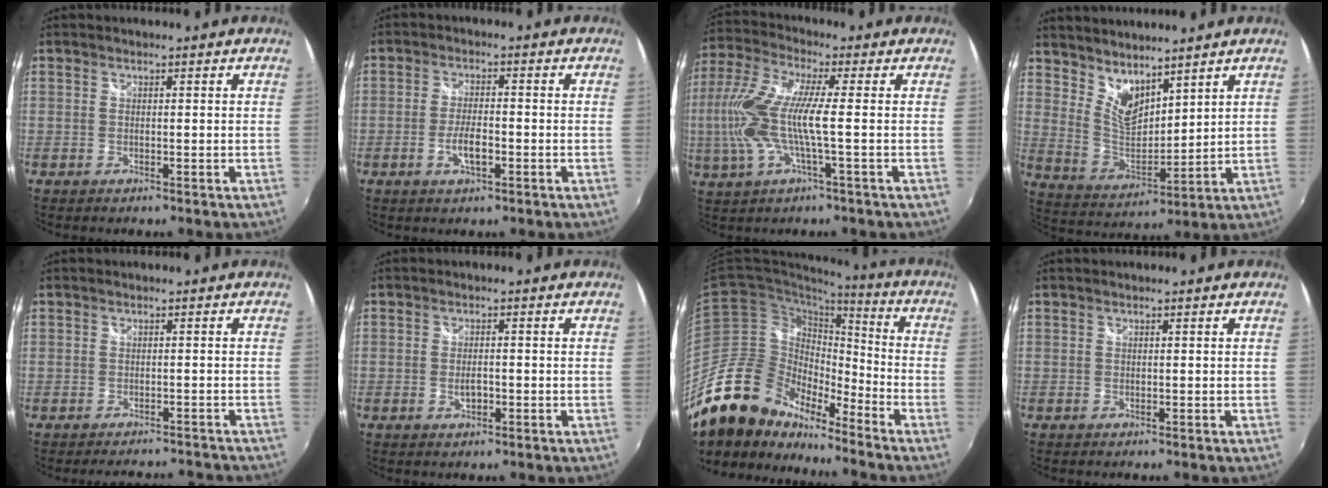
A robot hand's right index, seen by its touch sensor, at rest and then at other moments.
{"total": 4.6, "force": [-1.8, 1.5, 3.9], "torque": [-0.081, -0.002, -0.032]}
{"total": 13.1, "force": [-1.3, 1.7, 13.0], "torque": [-0.255, -0.003, -0.026]}
{"total": 8.8, "force": [7.0, 3.3, 4.2], "torque": [-0.073, -0.008, 0.141]}
{"total": 6.8, "force": [-6.0, 2.5, 2.0], "torque": [-0.036, 0.004, -0.076]}
{"total": 3.0, "force": [-0.9, 1.6, 2.3], "torque": [-0.040, -0.002, -0.015]}
{"total": 19.6, "force": [-16.0, 9.1, 6.9], "torque": [-0.134, 0.021, -0.294]}
{"total": 0.0}